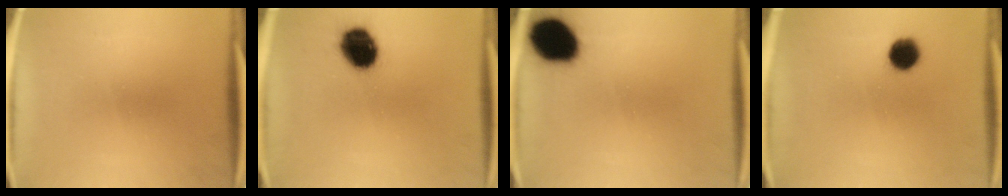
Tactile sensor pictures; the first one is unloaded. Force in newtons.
{"total": 12.4}
{"total": 14.4}
{"total": 6.8}